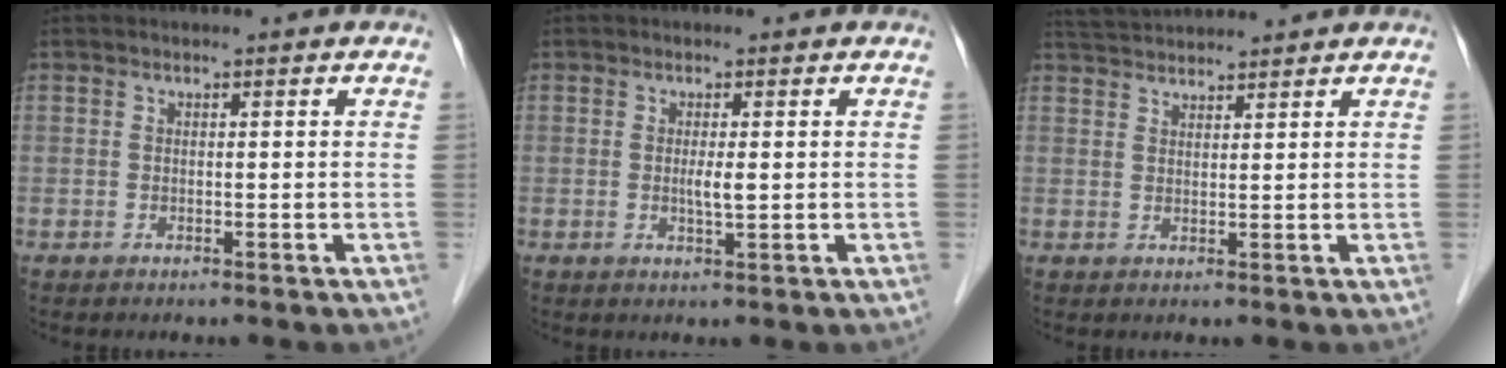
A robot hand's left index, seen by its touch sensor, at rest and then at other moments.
{"total": 1.8, "force": [0.1, 0.1, 1.7], "torque": [-0.033, -0.002, 0.001]}
{"total": 5.8, "force": [5.6, 0.1, 1.3], "torque": [-0.027, 0.039, 0.097]}